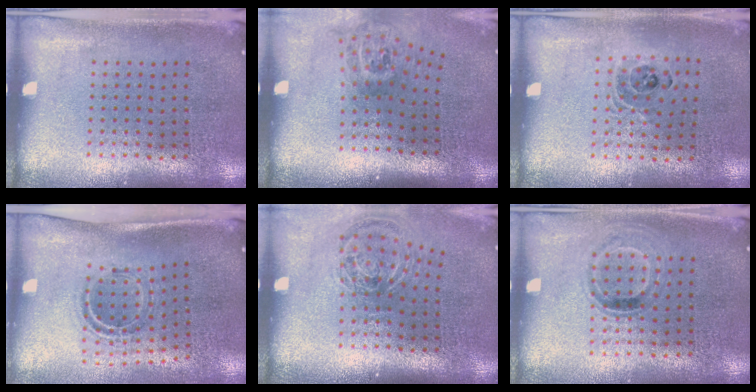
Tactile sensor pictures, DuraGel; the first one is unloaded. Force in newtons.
{"total": 1.9, "press": 1.3, "slide": 1.4}
{"total": 0.9, "press": 0.9, "slide": 0.2}
{"total": 1.1, "press": 1.0, "slide": 0.4}
{"total": 1.2, "press": 1.0, "slide": 0.6}
{"total": 1.0, "press": 0.9, "slide": 0.6}